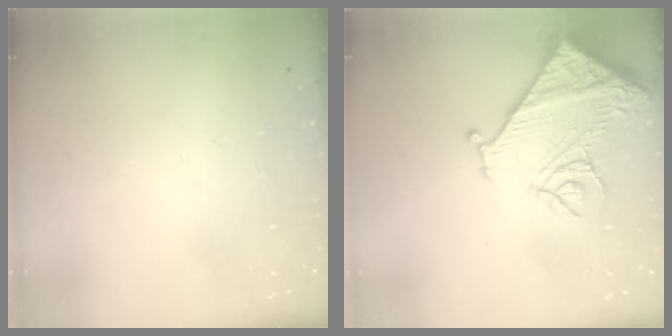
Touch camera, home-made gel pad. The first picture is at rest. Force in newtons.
{"total": 16.9, "press": 16.9, "slide": 1.6}